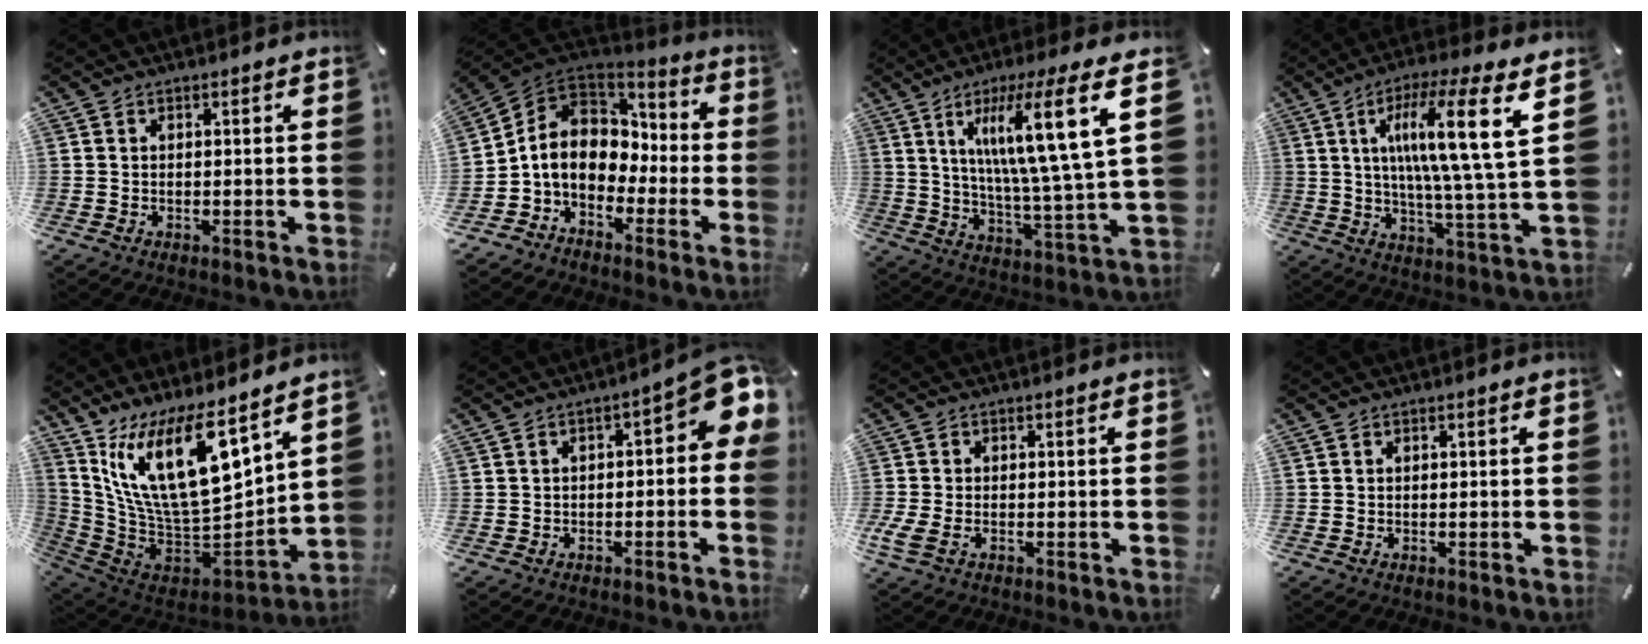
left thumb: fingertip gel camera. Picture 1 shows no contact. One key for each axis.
{"total": 10.1, "fx": -2.0, "fy": 8.8, "fz": 4.6, "tx": -0.111, "ty": 0.006, "tz": -0.035}
{"total": 20.0, "fx": 8.5, "fy": 2.1, "fz": 18.0, "tx": -0.313, "ty": -0.037, "tz": 0.109}
{"total": 18.7, "fx": 6.4, "fy": 1.8, "fz": 17.5, "tx": -0.305, "ty": -0.021, "tz": 0.078}
{"total": 20.8, "fx": 10.2, "fy": 8.6, "fz": 15.9, "tx": -0.308, "ty": -0.090, "tz": 0.177}
{"total": 7.2, "fx": 1.3, "fy": 3.1, "fz": 6.4, "tx": -0.080, "ty": -0.019, "tz": 0.017}
{"total": 3.3, "fx": -1.2, "fy": 1.9, "fz": 2.5, "tx": -0.067, "ty": -0.008, "tz": -0.025}
{"total": 0.0}